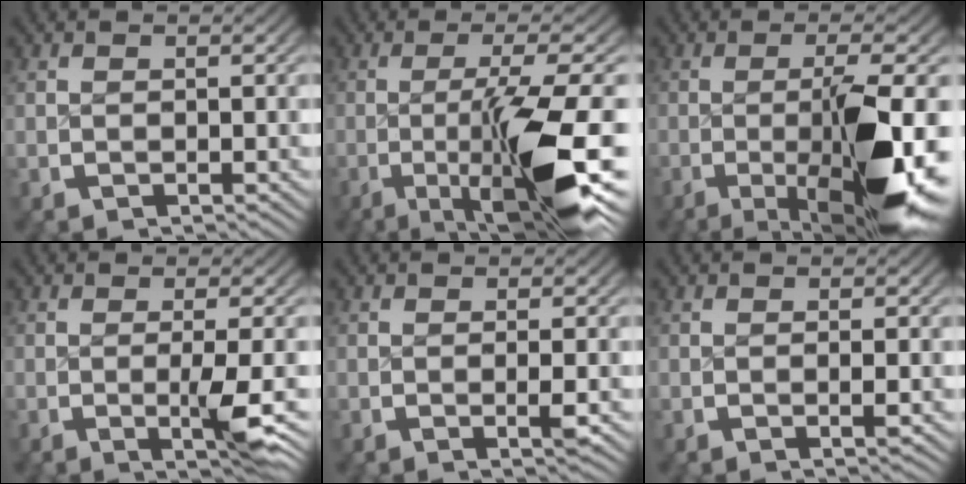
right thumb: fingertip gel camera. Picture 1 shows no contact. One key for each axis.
{"total": 13.7, "fx": -3.4, "fy": 4.6, "fz": 12.4, "tx": -0.205, "ty": -0.026, "tz": -0.037}
{"total": 13.7, "fx": -3.6, "fy": 4.6, "fz": 12.4, "tx": -0.192, "ty": -0.025, "tz": -0.042}
{"total": 4.3, "fx": -0.9, "fy": 1.0, "fz": 4.1, "tx": -0.072, "ty": -0.008, "tz": -0.012}
{"total": 1.4, "fx": -0.2, "fy": 0.3, "fz": 1.4, "tx": -0.022, "ty": 0.003, "tz": -0.007}
{"total": 1.0, "fx": -0.1, "fy": 0.3, "fz": 1.0, "tx": -0.016, "ty": 0.003, "tz": -0.005}